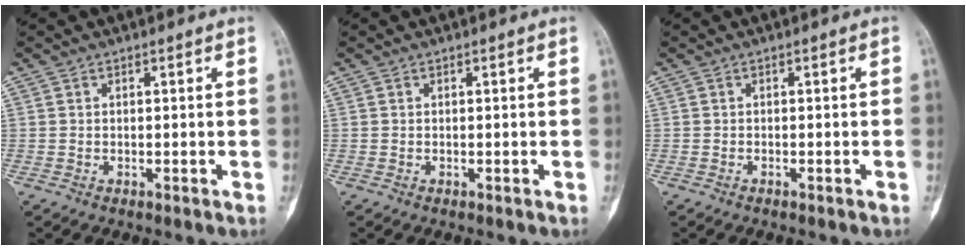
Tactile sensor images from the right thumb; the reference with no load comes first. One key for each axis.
{"total": 0.0}
{"total": 0.5, "fx": -0.3, "fy": 0.1, "fz": 0.4, "tx": -0.008, "ty": 0.009, "tz": -0.007}